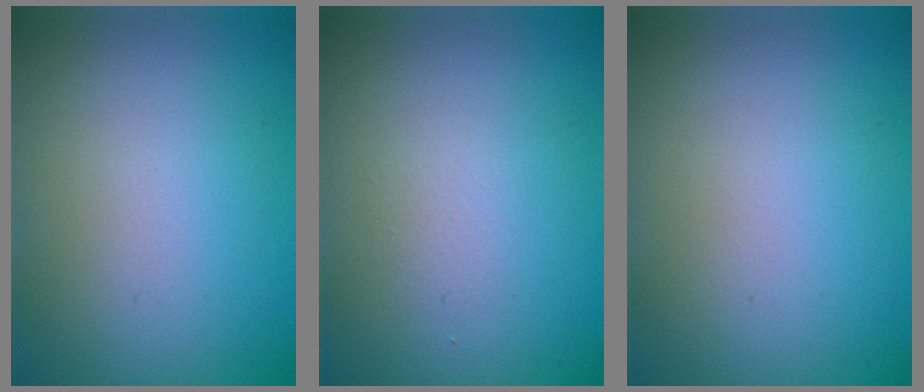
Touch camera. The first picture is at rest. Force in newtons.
{"total": 0.8, "press": 0.8, "slide": 0.0}
{"total": 0.0}